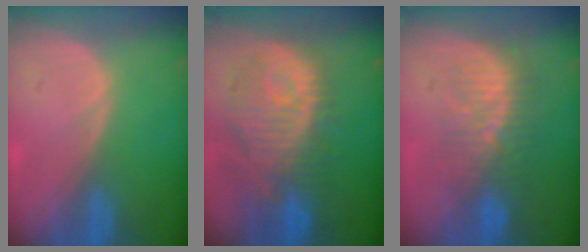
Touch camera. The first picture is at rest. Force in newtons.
{"total": 12.1, "press": 10.9, "slide": 5.3}
{"total": 8.1, "press": 7.6, "slide": 2.6}